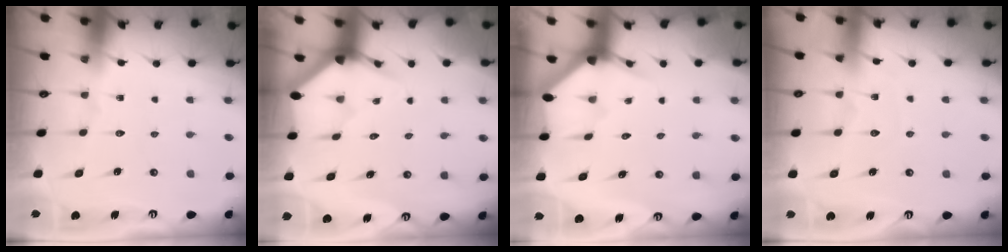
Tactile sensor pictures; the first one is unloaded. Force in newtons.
{"total": 3.3, "press": 3.3, "slide": 0.2}
{"total": 2.5, "press": 2.5, "slide": 0.1}
{"total": 4.9, "press": 4.8, "slide": 0.6}